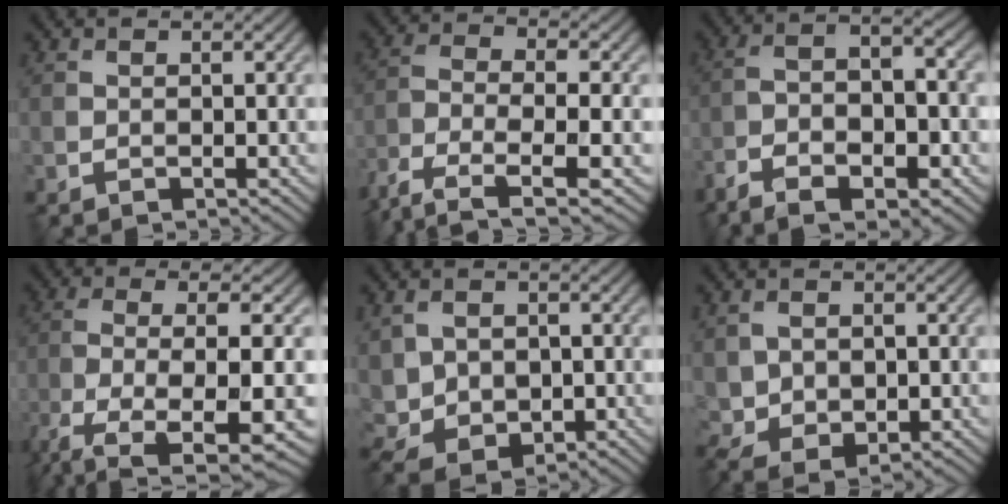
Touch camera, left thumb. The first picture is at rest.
{"total": 8.3, "force": [-4.7, 2.7, 6.3], "torque": [-0.133, -0.010, -0.098]}
{"total": 11.4, "force": [-6.2, 3.6, 8.9], "torque": [-0.170, -0.014, -0.102]}
{"total": 10.4, "force": [-4.9, 2.7, 8.8], "torque": [-0.173, -0.018, -0.083]}
{"total": 4.9, "force": [0.2, 4.1, 2.8], "torque": [-0.068, -0.013, 0.009]}
{"total": 4.0, "force": [0.3, 3.1, 2.5], "torque": [-0.052, -0.009, 0.011]}